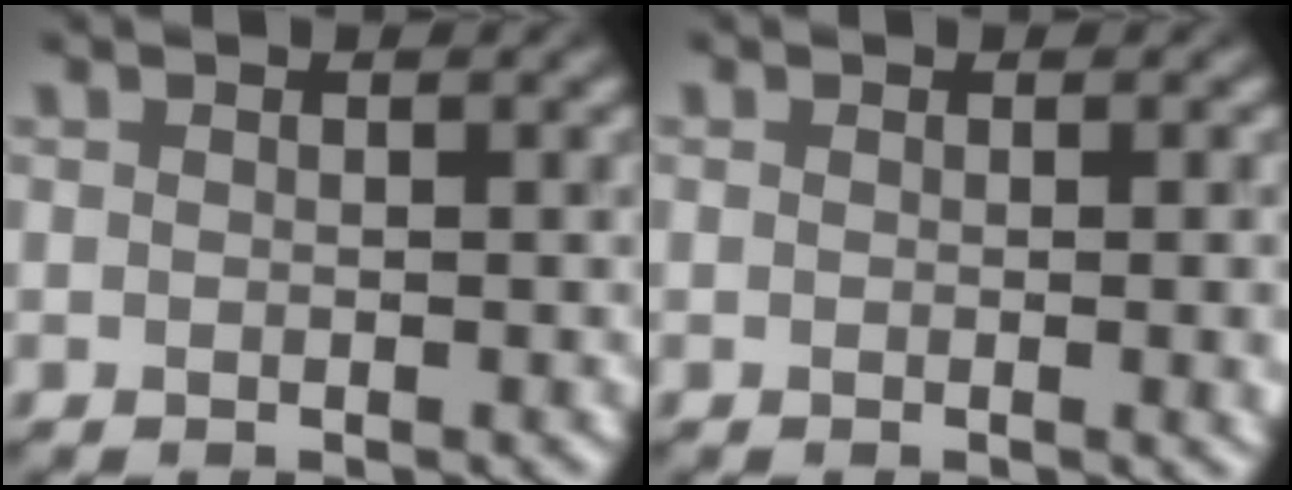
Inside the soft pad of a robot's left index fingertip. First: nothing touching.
{"total": 2.3, "force": [-0.1, 0.8, 2.2], "torque": [-0.019, -0.006, 0.001]}